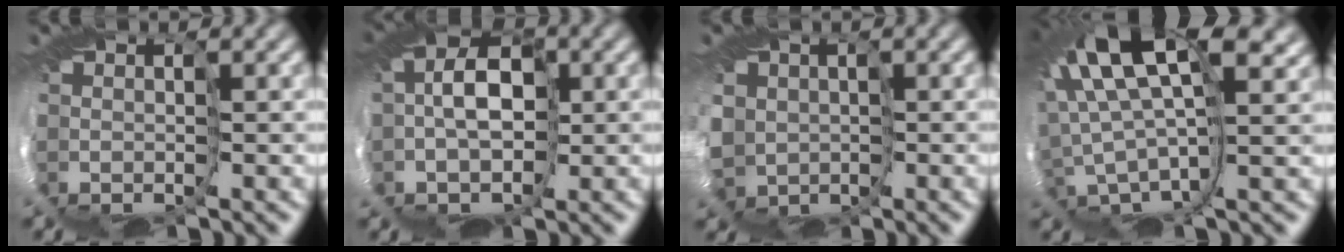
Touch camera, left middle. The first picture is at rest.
{"total": 2.9, "force": [0.0, 1.2, 2.6], "torque": [-0.046, 0.038, -0.015]}
{"total": 6.7, "force": [-0.1, 5.9, 3.2], "torque": [-0.134, -0.011, -0.034]}
{"total": 9.3, "force": [5.2, 1.7, 7.5], "torque": [-0.210, 0.010, 0.100]}